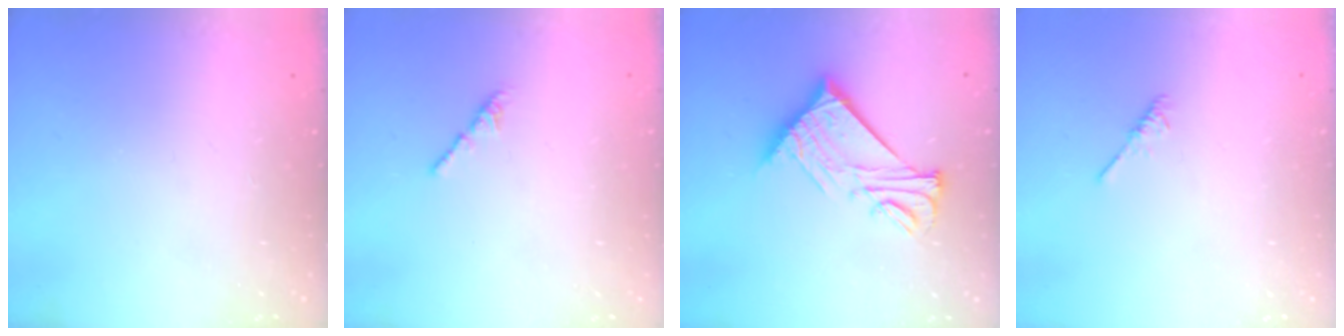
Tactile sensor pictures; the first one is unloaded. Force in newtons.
{"total": 2.4, "press": 2.3, "slide": 0.8}
{"total": 15.4, "press": 15.4, "slide": 0.4}
{"total": 1.9, "press": 1.8, "slide": 0.5}